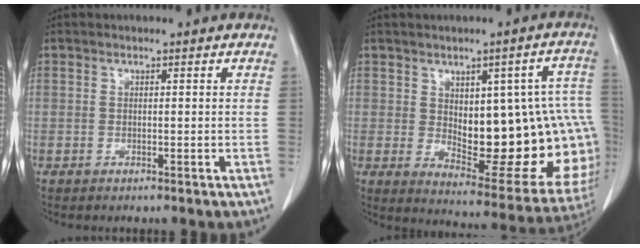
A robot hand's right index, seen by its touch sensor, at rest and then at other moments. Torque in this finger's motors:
{"motor_torque": [1.70, 0.16, 0.33, 0.08]}